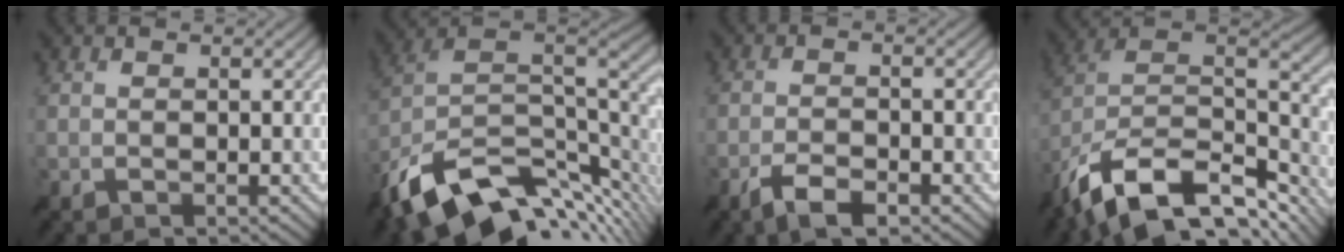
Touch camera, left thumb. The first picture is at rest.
{"total": 15.6, "force": [-7.1, 8.2, 11.3], "torque": [-0.239, -0.022, -0.118]}
{"total": 4.2, "force": [-2.9, 1.0, 2.9], "torque": [-0.055, -0.002, -0.057]}
{"total": 16.5, "force": [-9.8, 8.1, 10.5], "torque": [-0.251, -0.024, -0.157]}